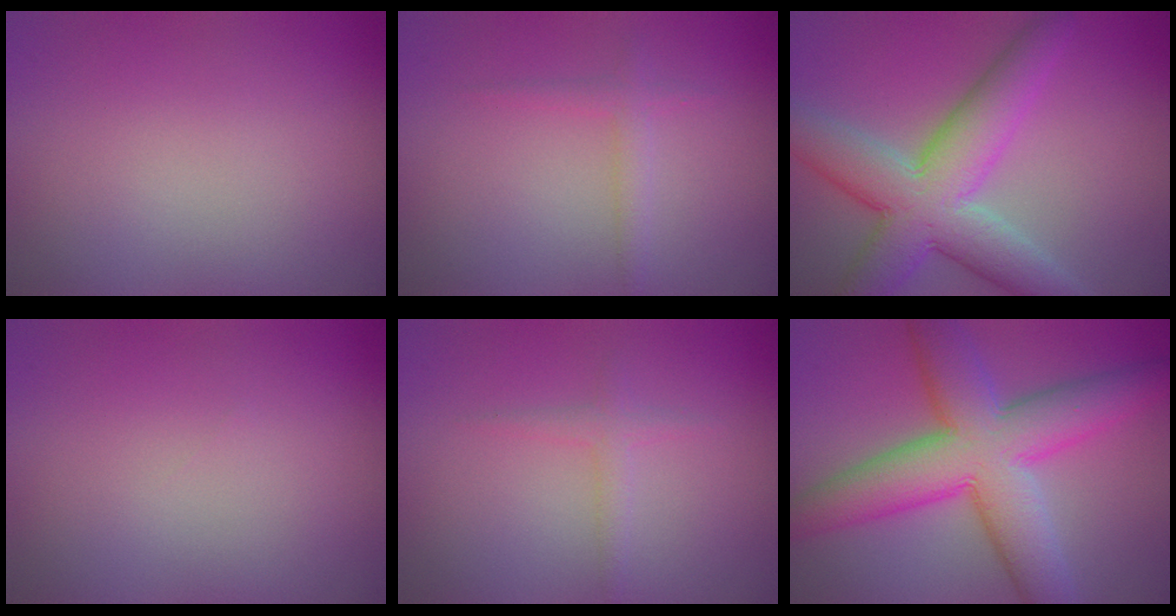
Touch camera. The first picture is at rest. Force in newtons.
{"total": 1.4, "press": 1.4, "slide": 0.0}
{"total": 8.7, "press": 8.7, "slide": 0.3}
{"total": 0.0}
{"total": 1.3, "press": 1.3, "slide": 0.0}
{"total": 10.2, "press": 10.2, "slide": 0.2}